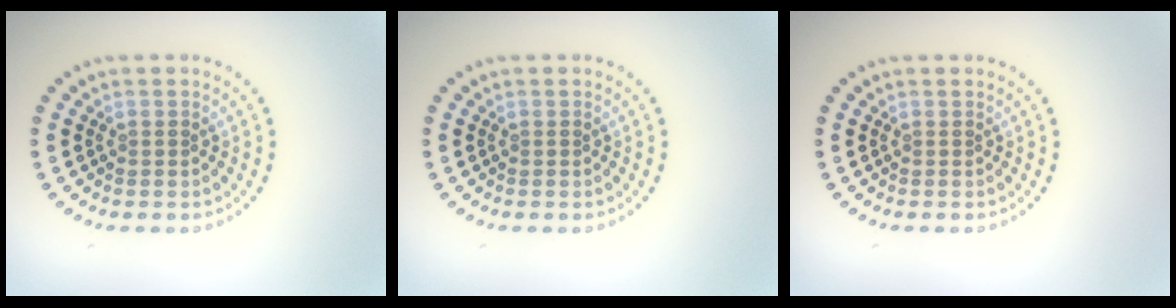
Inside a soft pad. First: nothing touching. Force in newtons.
{"total": 0.0}
{"total": 0.0}